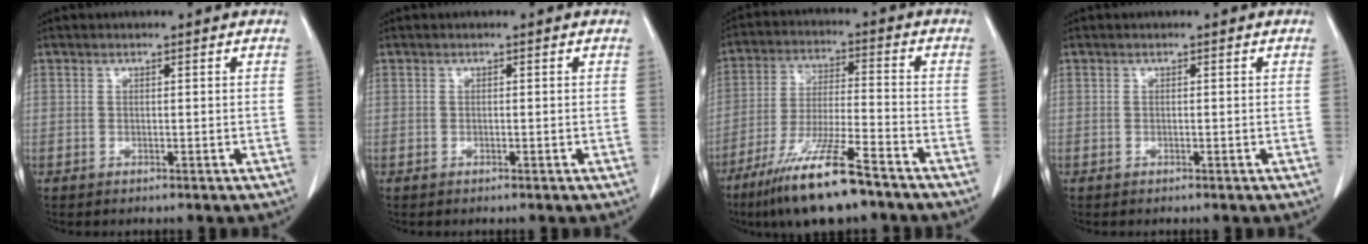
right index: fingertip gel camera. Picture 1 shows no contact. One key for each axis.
{"total": 0.0}
{"total": 13.7, "fx": -9.6, "fy": 1.1, "fz": 9.8, "tx": -0.193, "ty": -0.039, "tz": -0.175}
{"total": 0.0}